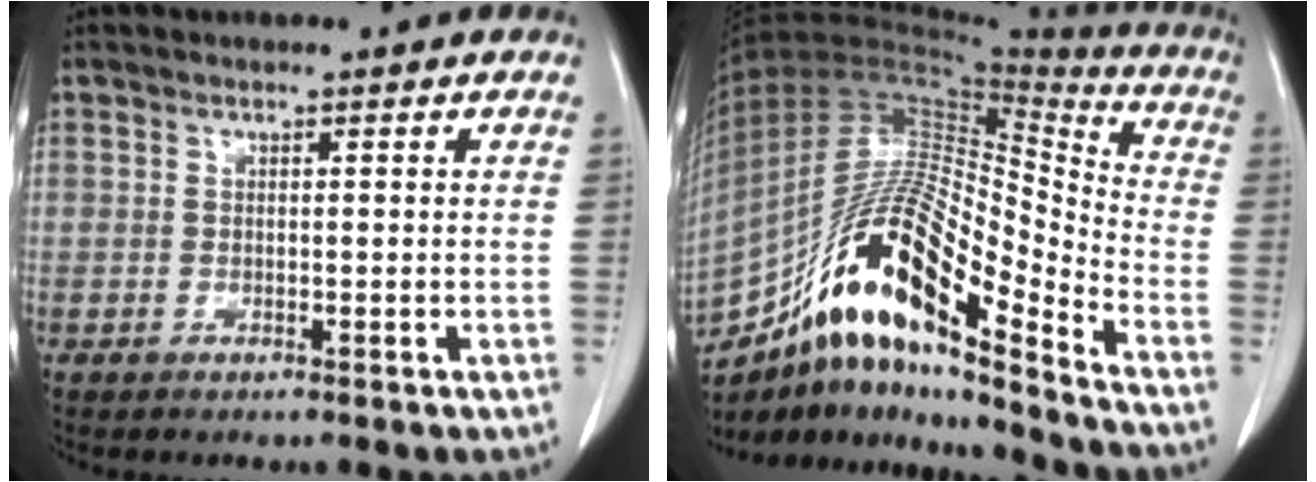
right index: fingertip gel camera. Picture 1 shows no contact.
{"total": 21.9, "force": [-13.4, 4.1, 16.8], "torque": [-0.325, 0.001, -0.237]}